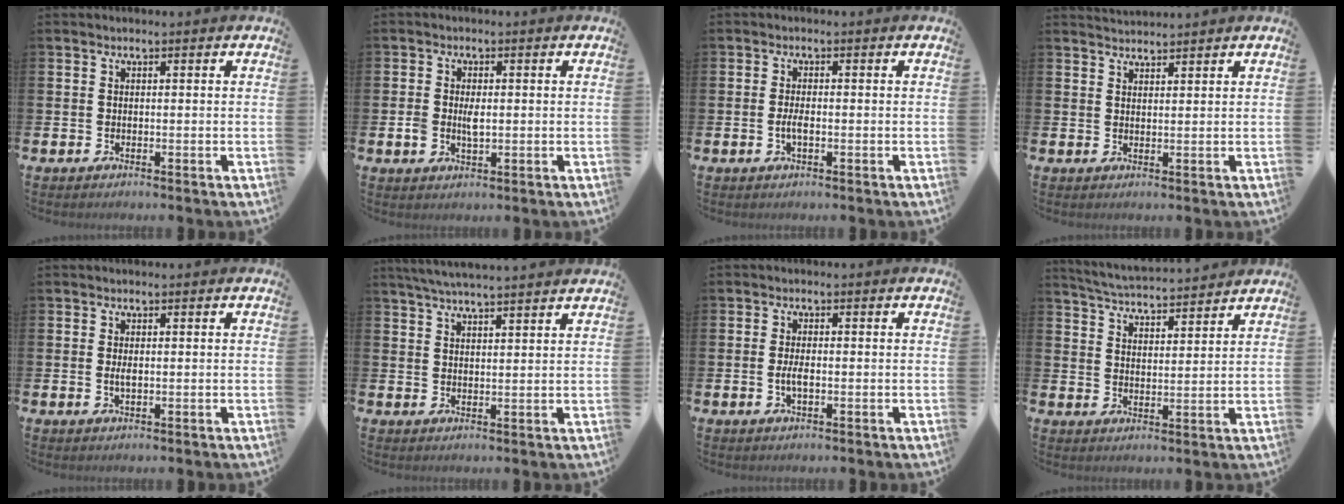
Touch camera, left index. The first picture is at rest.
{"total": 3.1, "force": [-0.1, 1.8, 2.5], "torque": [-0.037, 0.002, -0.005]}
{"total": 1.9, "force": [-0.4, 0.7, 1.7], "torque": [-0.029, -0.001, -0.009]}
{"total": 2.1, "force": [2.1, 0.3, 0.0], "torque": [-0.004, -0.008, 0.040]}
{"total": 1.3, "force": [0.1, 0.5, 1.2], "torque": [-0.022, 0.002, 0.000]}
{"total": 4.5, "force": [4.4, -0.4, 1.1], "torque": [-0.040, -0.009, 0.081]}
{"total": 2.2, "force": [-0.3, 0.8, 2.0], "torque": [-0.035, -0.001, -0.007]}
{"total": 5.0, "force": [5.0, 0.1, 0.4], "torque": [-0.032, -0.033, 0.088]}